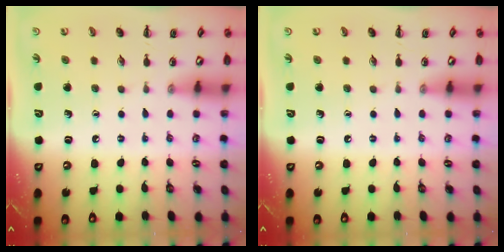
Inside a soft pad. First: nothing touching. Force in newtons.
{"total": 0.0}